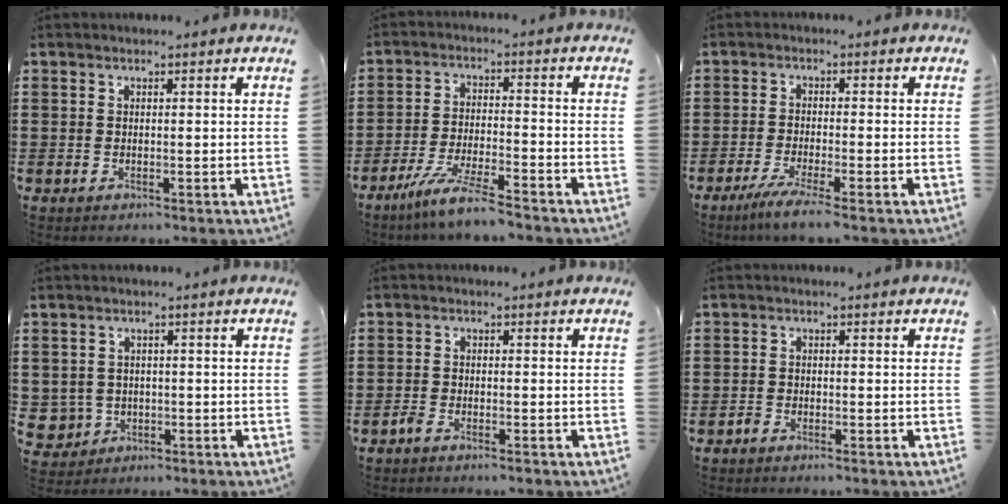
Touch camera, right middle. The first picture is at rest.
{"total": 6.6, "force": [-5.6, -0.3, 3.5], "torque": [-0.080, -0.017, -0.109]}
{"total": 3.4, "force": [-2.4, -0.4, 2.4], "torque": [-0.046, -0.013, -0.044]}
{"total": 2.9, "force": [-0.6, 2.7, 0.6], "torque": [-0.031, 0.002, -0.016]}
{"total": 1.5, "force": [-1.3, 0.3, 0.7], "torque": [-0.022, -0.003, -0.028]}
{"total": 1.1, "force": [-1.0, 0.3, 0.3], "torque": [-0.009, 0.000, -0.020]}